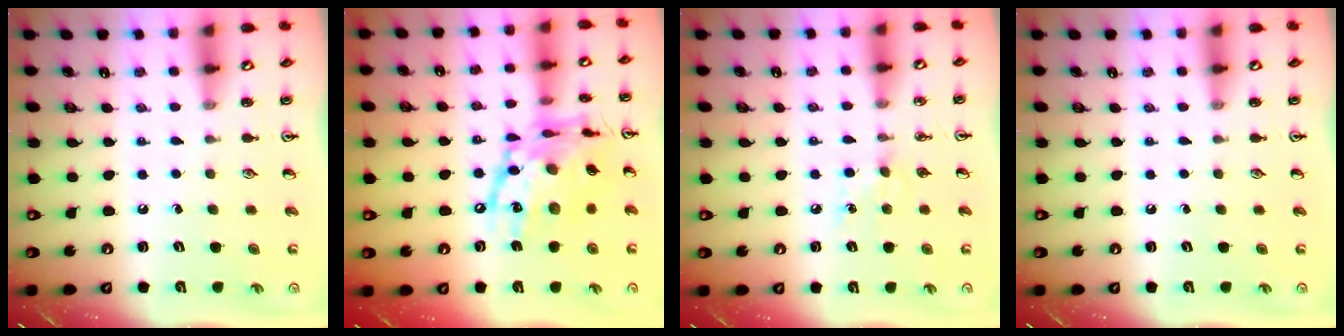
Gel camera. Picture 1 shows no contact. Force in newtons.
{"total": 19.7, "press": 19.6, "slide": 1.6}
{"total": 5.8, "press": 5.8, "slide": 0.6}
{"total": 0.0}